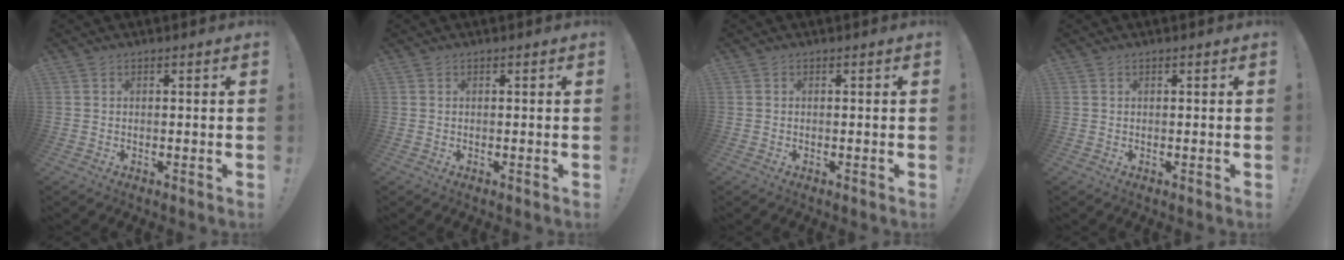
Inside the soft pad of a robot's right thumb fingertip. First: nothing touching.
{"total": 0.0}
{"total": 0.0}
{"total": 0.0}